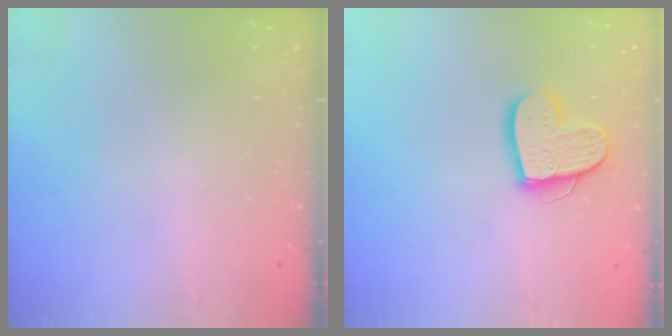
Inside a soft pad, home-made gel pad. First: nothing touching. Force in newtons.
{"total": 12.9, "press": 12.9, "slide": 1.0}